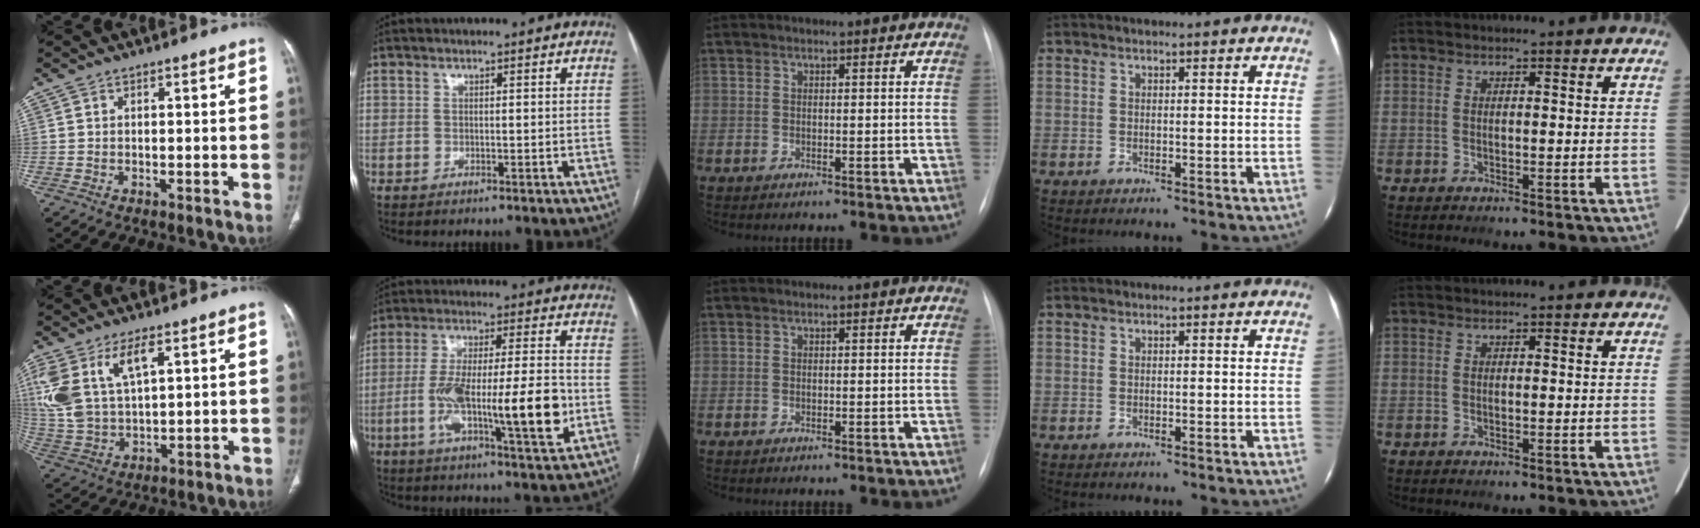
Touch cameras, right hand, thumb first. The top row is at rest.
{"thumb": {"total": 15.1, "force": [6.2, 7.7, 11.4], "torque": [-0.256, -0.010, 0.131]}, "index": {"total": 17.3, "force": [-3.5, 2.7, 16.8], "torque": [-0.277, 0.004, -0.052]}}